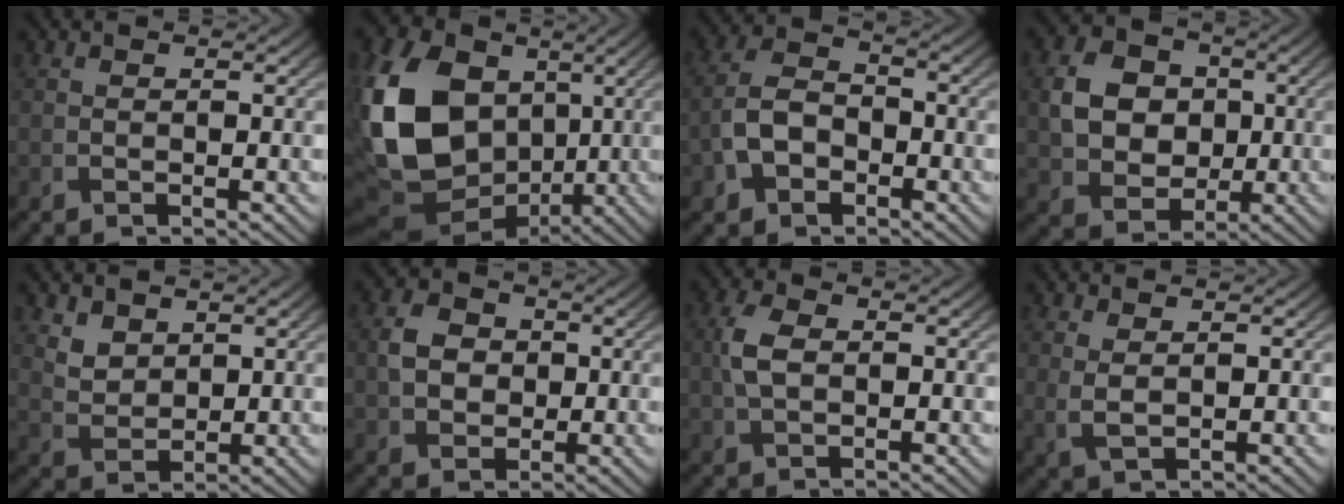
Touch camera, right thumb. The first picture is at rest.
{"total": 18.6, "force": [0.7, 13.7, 12.5], "torque": [-0.302, -0.013, 0.024]}
{"total": 6.1, "force": [-2.3, 4.1, 3.8], "torque": [-0.086, 0.002, -0.052]}
{"total": 8.5, "force": [0.4, 7.1, 4.6], "torque": [-0.100, 0.004, -0.001]}
{"total": 4.2, "force": [2.7, 2.7, 1.7], "torque": [-0.056, -0.017, 0.065]}
{"total": 4.6, "force": [0.3, 3.9, 2.4], "torque": [-0.057, 0.002, -0.002]}
{"total": 4.1, "force": [0.3, 2.7, 3.1], "torque": [-0.079, 0.004, 0.003]}
{"total": 2.3, "force": [1.2, 0.9, 1.7], "torque": [-0.046, -0.005, 0.028]}